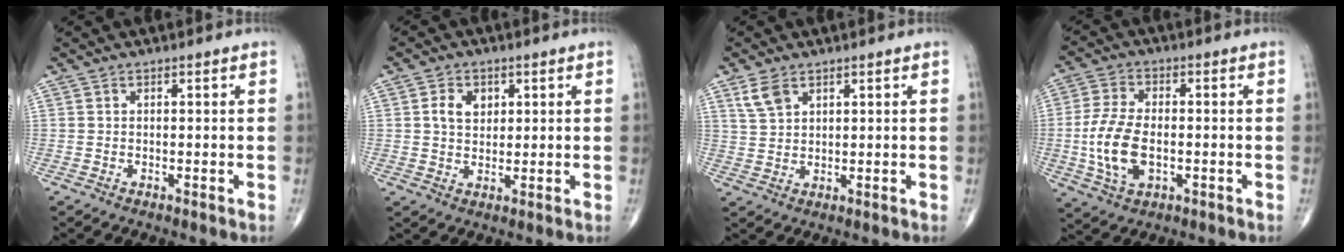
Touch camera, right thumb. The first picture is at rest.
{"total": 4.8, "force": [1.4, 3.5, 2.9], "torque": [-0.036, -0.003, 0.024]}
{"total": 4.1, "force": [2.5, 2.3, 2.3], "torque": [-0.044, -0.005, 0.058]}
{"total": 10.7, "force": [-1.7, 6.0, 8.7], "torque": [-0.179, 0.005, -0.030]}